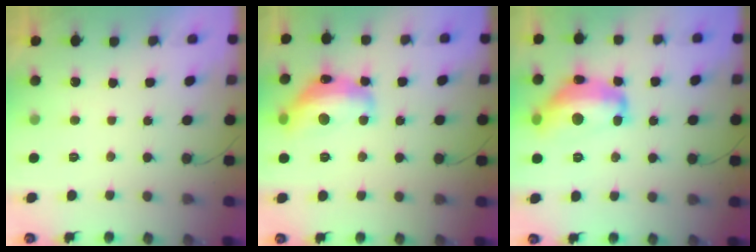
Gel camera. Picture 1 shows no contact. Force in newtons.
{"total": 16.2, "press": 16.2, "slide": 0.6}
{"total": 14.9, "press": 14.9, "slide": 1.1}